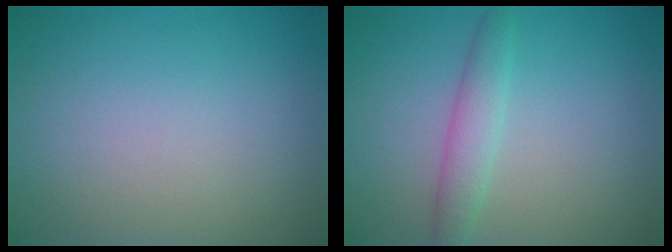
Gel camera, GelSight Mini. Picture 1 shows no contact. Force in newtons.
{"total": 2.3, "press": 2.3, "slide": 0.1}